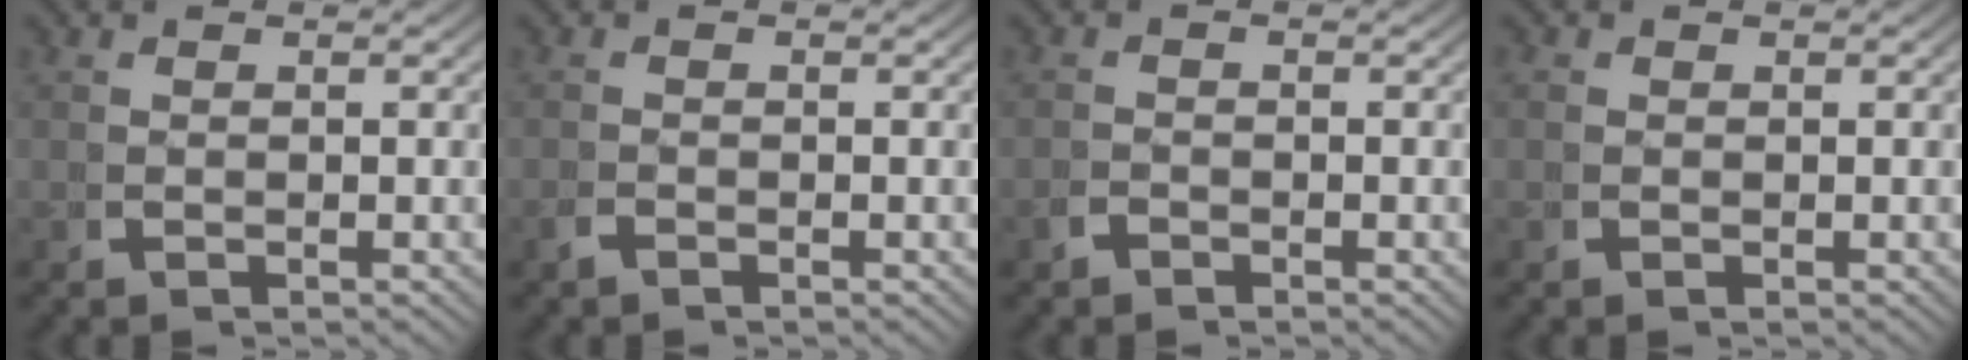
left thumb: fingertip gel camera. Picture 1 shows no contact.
{"total": 0.8, "force": [-0.7, 0.1, 0.2], "torque": [-0.007, -0.002, -0.016]}
{"total": 1.0, "force": [-0.9, 0.3, 0.1], "torque": [-0.003, -0.004, -0.020]}
{"total": 0.7, "force": [0.1, 0.6, 0.1], "torque": [-0.007, -0.006, 0.002]}